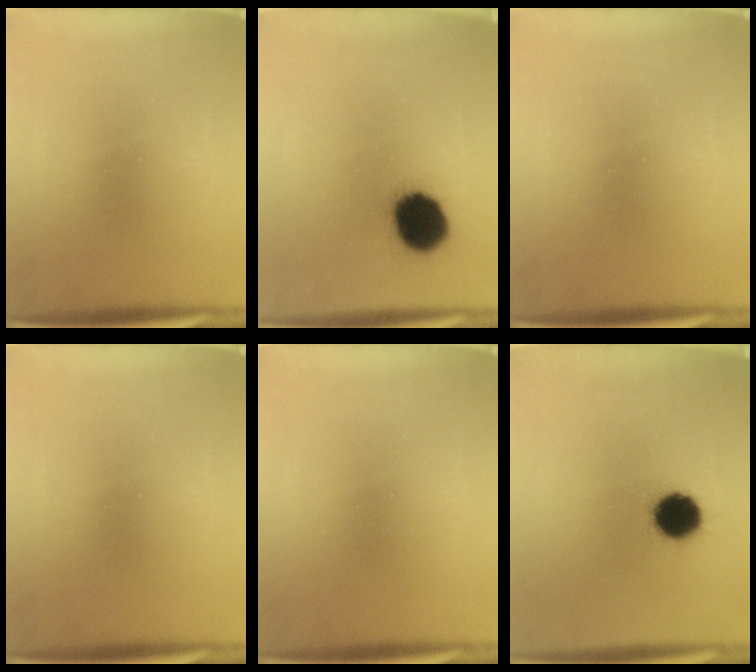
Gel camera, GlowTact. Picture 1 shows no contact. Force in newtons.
{"total": 12.8}
{"total": 0.0}
{"total": 0.0}
{"total": 0.0}
{"total": 9.0}